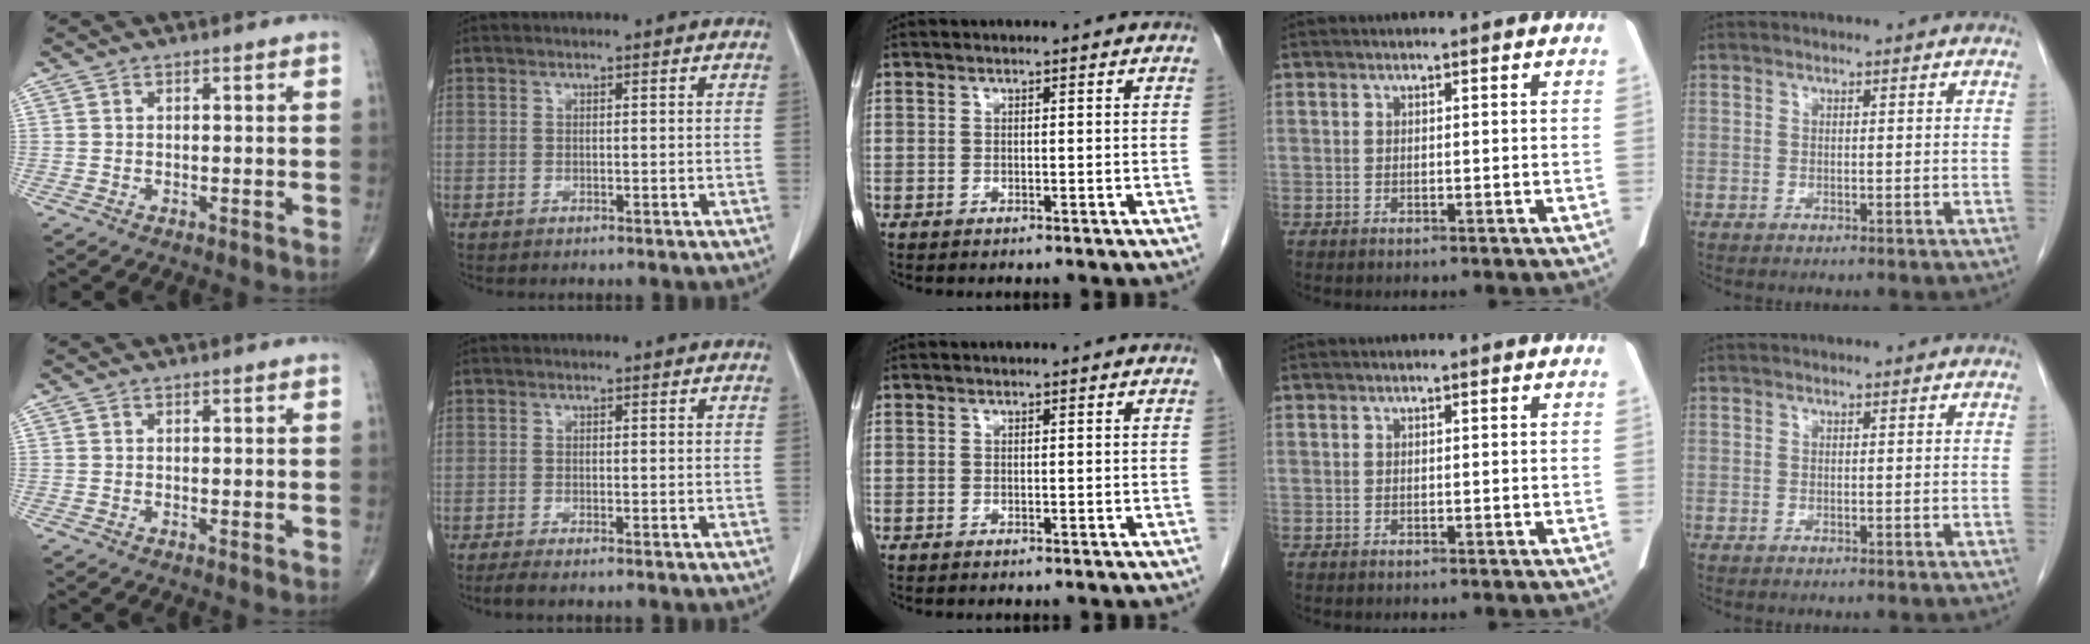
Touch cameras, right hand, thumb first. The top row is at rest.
{"thumb": {"total": 0.5, "force": [0.1, 0.2, 0.5], "torque": [-0.009, -0.003, 0.000]}, "index": {"total": 2.0, "force": [-1.4, 0.1, 1.4], "torque": [-0.026, -0.004, -0.027]}}